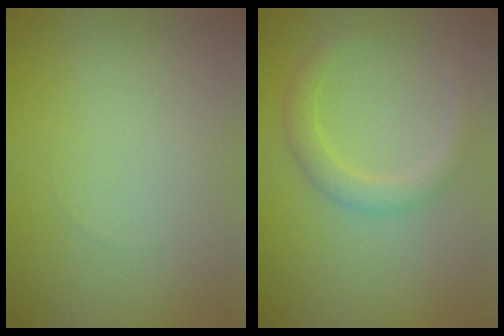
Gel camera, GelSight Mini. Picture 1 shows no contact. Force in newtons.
{"total": 2.3, "press": 2.2, "slide": 0.1}